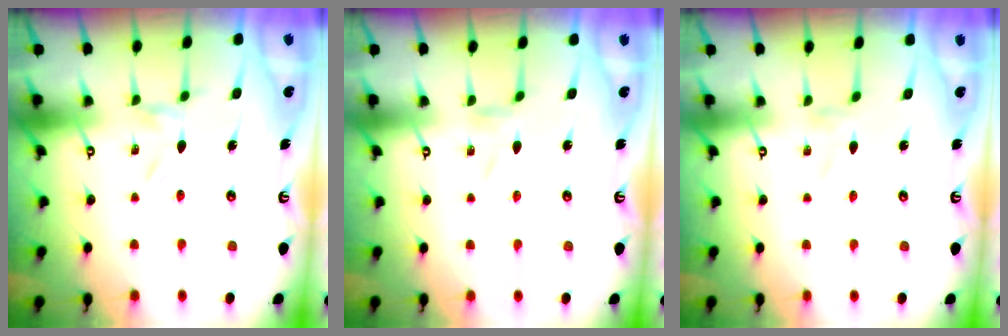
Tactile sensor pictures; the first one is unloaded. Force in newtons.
{"total": 0.0}
{"total": 0.8, "press": 0.8, "slide": 0.1}